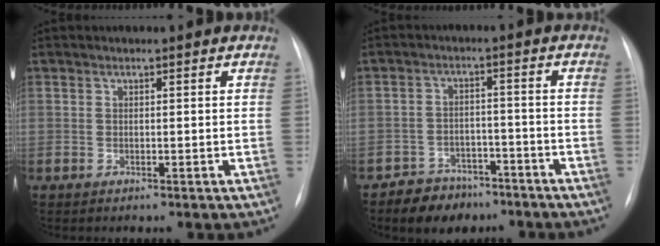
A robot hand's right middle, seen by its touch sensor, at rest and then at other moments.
{"total": 6.6, "force": [-4.9, 4.0, 1.7], "torque": [-0.028, 0.007, -0.076]}